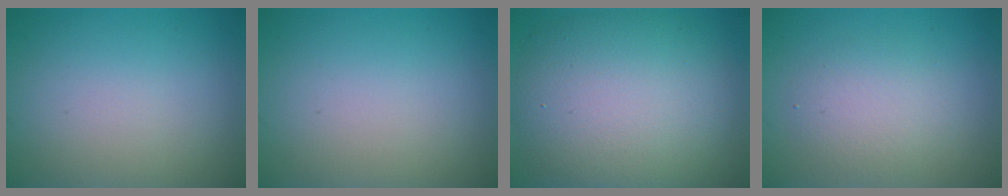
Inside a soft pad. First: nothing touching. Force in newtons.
{"total": 0.0}
{"total": 11.1, "press": 11.1, "slide": 0.6}
{"total": 2.9, "press": 2.8, "slide": 0.2}